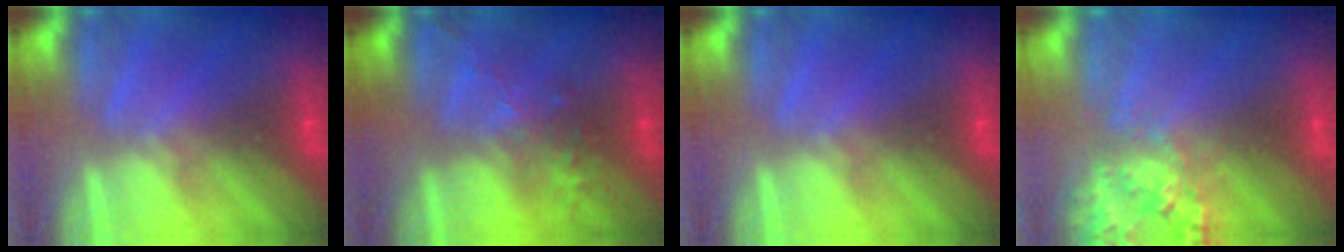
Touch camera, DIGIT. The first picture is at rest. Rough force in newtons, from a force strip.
{"total": 2.8}
{"total": 0.0}
{"total": 2.6}